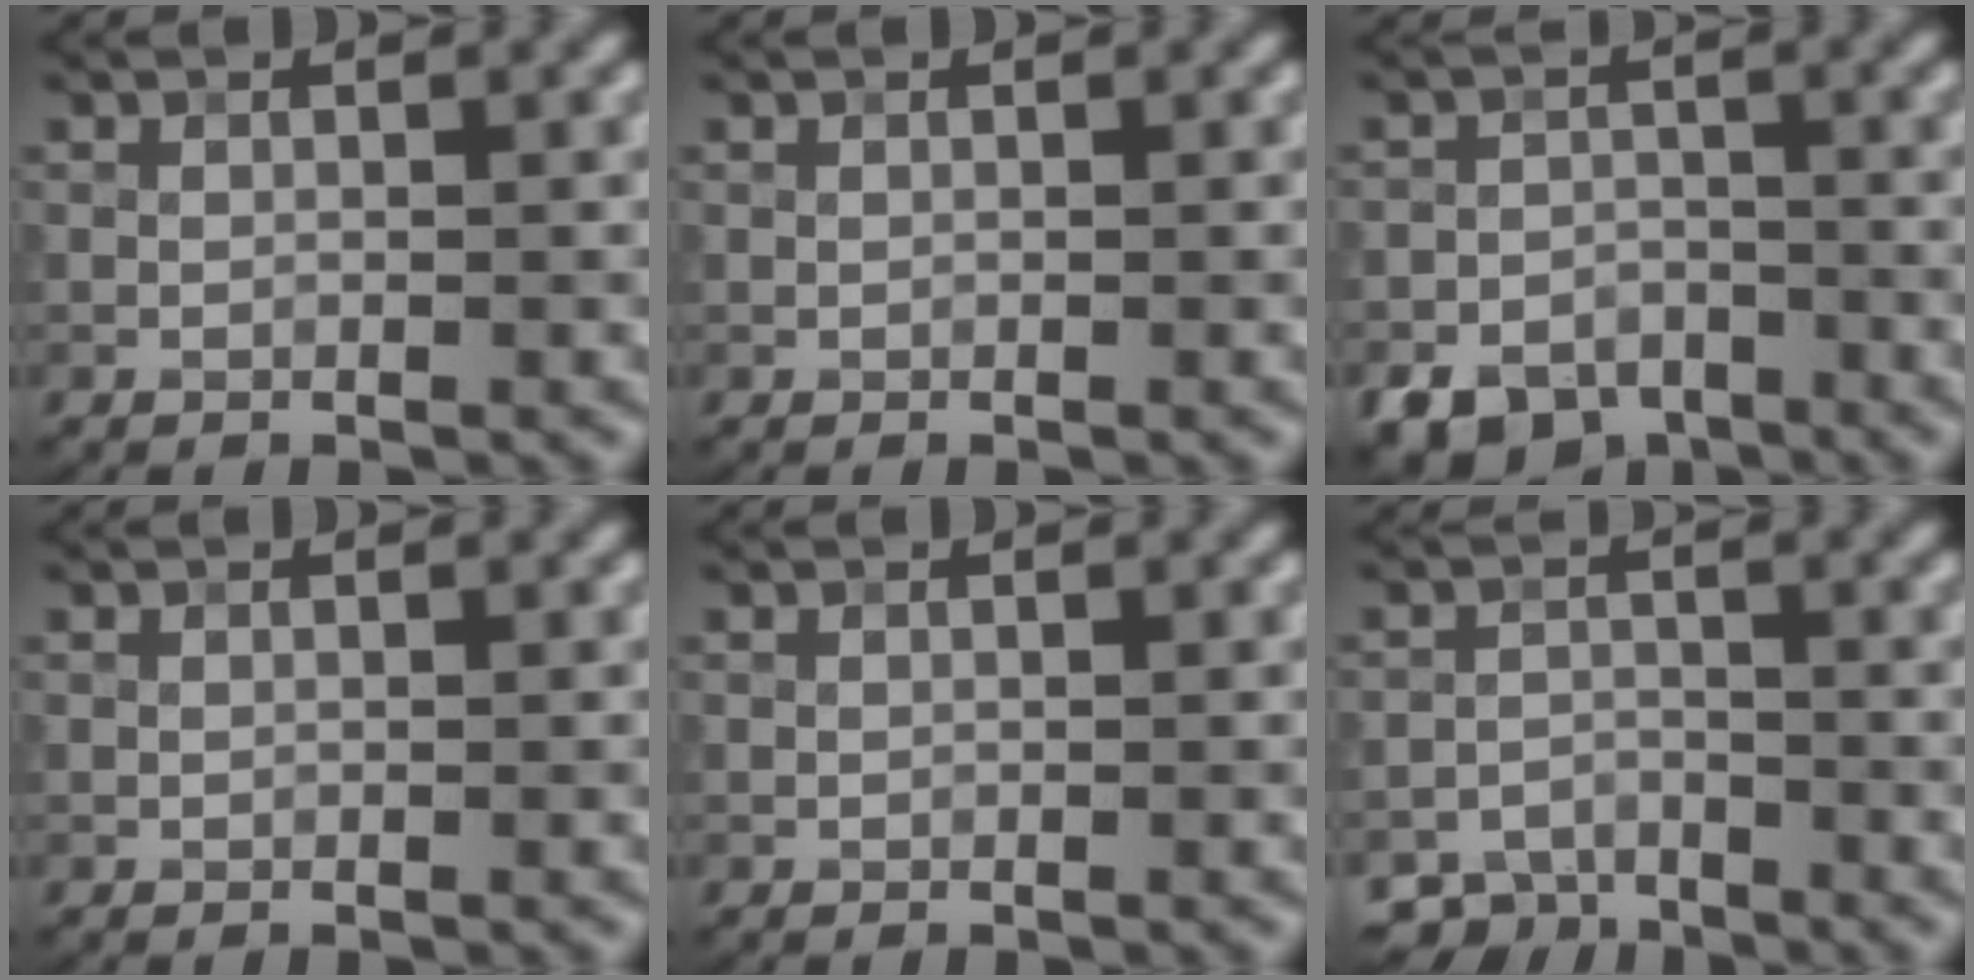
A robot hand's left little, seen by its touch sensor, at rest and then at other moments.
{"total": 0.0}
{"total": 6.3, "force": [-4.5, 4.1, 1.6], "torque": [-0.016, -0.011, -0.072]}
{"total": 0.0}
{"total": 0.0}
{"total": 3.3, "force": [-2.9, 1.6, 0.4], "torque": [0.005, 0.000, -0.052]}